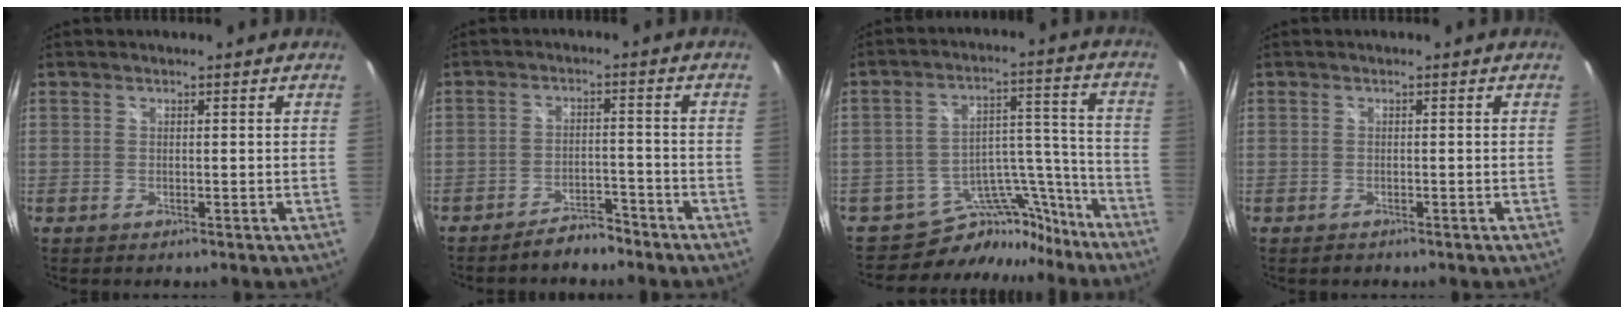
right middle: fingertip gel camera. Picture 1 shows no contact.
{"total": 4.8, "force": [-4.5, 1.4, 1.3], "torque": [-0.036, 0.009, -0.065]}
{"total": 13.8, "force": [-11.9, 6.8, 1.9], "torque": [-0.019, 0.069, -0.171]}
{"total": 0.7, "force": [-0.6, 0.4, 0.0], "torque": [-0.002, -0.001, -0.011]}